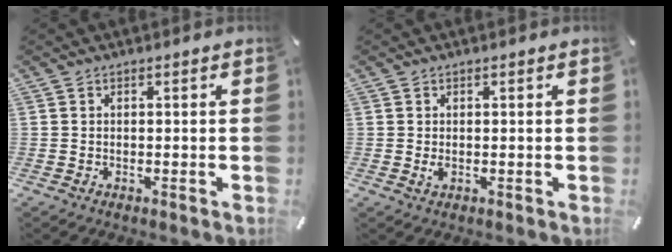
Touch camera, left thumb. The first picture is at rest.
{"total": 1.4, "force": [0.1, 0.6, 1.2], "torque": [-0.031, -0.003, -0.001]}